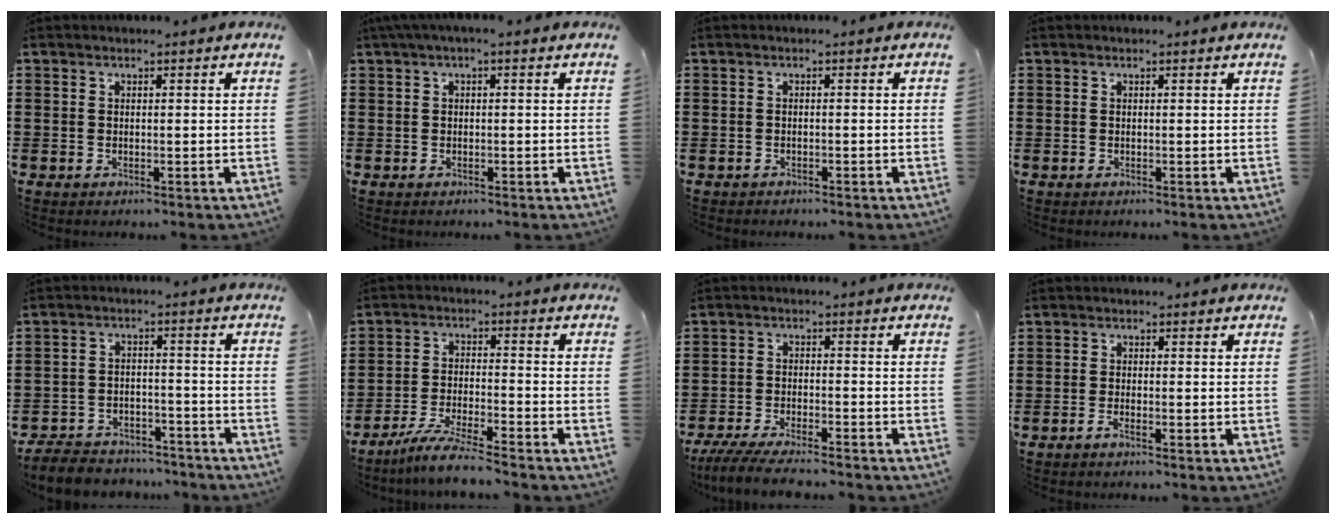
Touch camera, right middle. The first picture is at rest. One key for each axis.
{"total": 0.8, "fx": 0.0, "fy": 0.0, "fz": 0.7, "tx": -0.012, "ty": -0.003, "tz": 0.000}
{"total": 0.7, "fx": -0.7, "fy": 0.2, "fz": -0.1, "tx": -0.001, "ty": 0.001, "tz": -0.015}
{"total": 0.0}
{"total": 5.7, "fx": -5.5, "fy": 1.2, "fz": 0.7, "tx": -0.019, "ty": 0.009, "tz": -0.111}
{"total": 6.2, "fx": -5.6, "fy": -0.3, "fz": 2.8, "tx": -0.064, "ty": -0.016, "tz": -0.107}
{"total": 5.1, "fx": -4.7, "fy": 0.3, "fz": 2.0, "tx": -0.053, "ty": -0.013, "tz": -0.094}
{"total": 1.1, "fx": -0.8, "fy": 0.1, "fz": 0.7, "tx": -0.021, "ty": -0.006, "tz": -0.016}